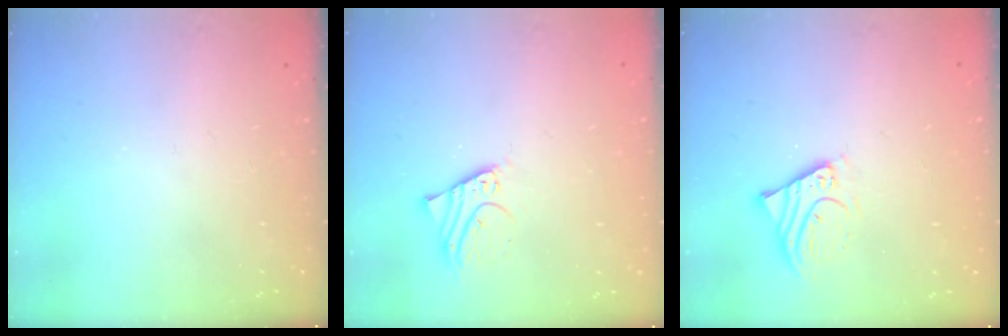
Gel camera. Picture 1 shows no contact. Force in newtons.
{"total": 2.4, "press": 2.4, "slide": 0.1}
{"total": 4.2, "press": 4.2, "slide": 0.3}